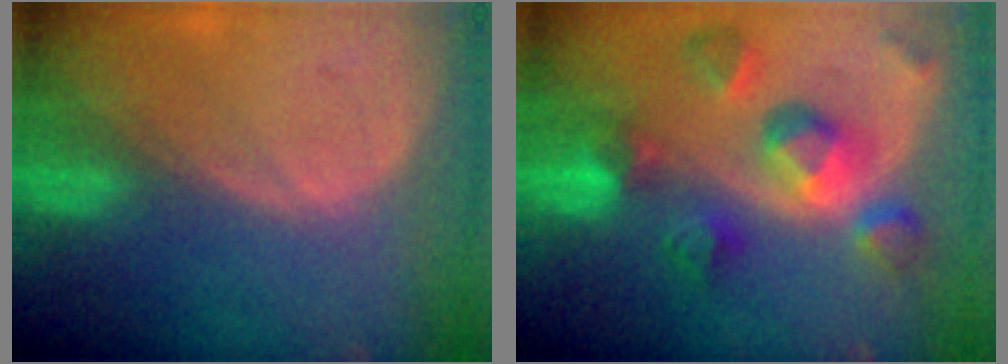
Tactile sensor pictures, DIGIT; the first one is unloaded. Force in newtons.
{"total": 10.4, "press": 9.2, "slide": 4.9}